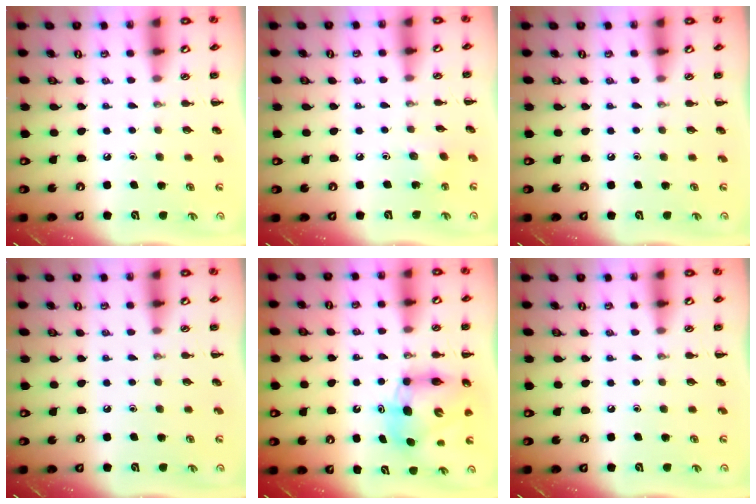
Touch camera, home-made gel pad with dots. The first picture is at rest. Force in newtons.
{"total": 3.0, "press": 2.8, "slide": 0.9}
{"total": 0.0}
{"total": 0.0}
{"total": 9.1, "press": 8.7, "slide": 2.6}
{"total": 0.0}